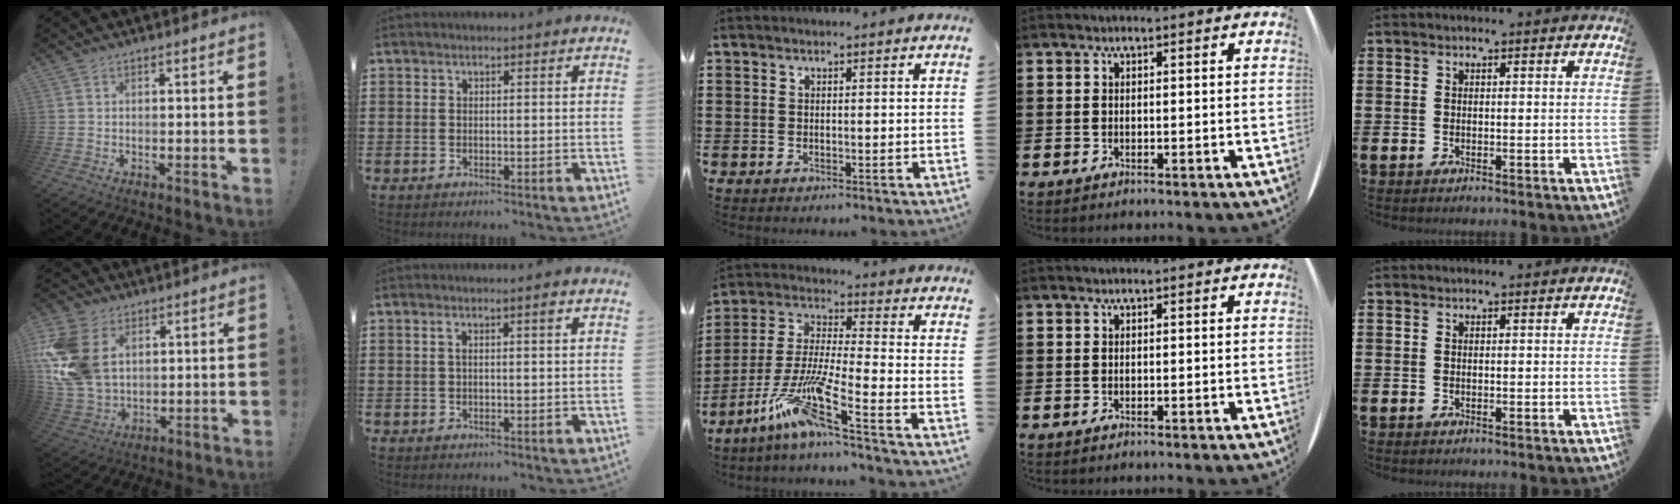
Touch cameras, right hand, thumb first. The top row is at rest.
{"thumb": {"total": 19.3, "force": [4.3, 13.8, 12.9], "torque": [-0.257, -0.016, 0.086]}, "index": {"total": 1.7, "force": [0.4, 0.1, 1.7], "torque": [-0.032, 0.001, 0.005]}, "middle": {"total": 10.7, "force": [-7.4, 0.2, 7.8], "torque": [-0.179, -0.022, -0.153]}}